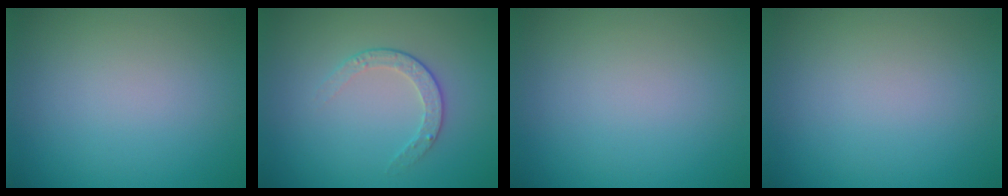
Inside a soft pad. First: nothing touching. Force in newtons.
{"total": 2.1, "press": 1.4, "slide": 1.5}
{"total": 0.0}
{"total": 0.0}